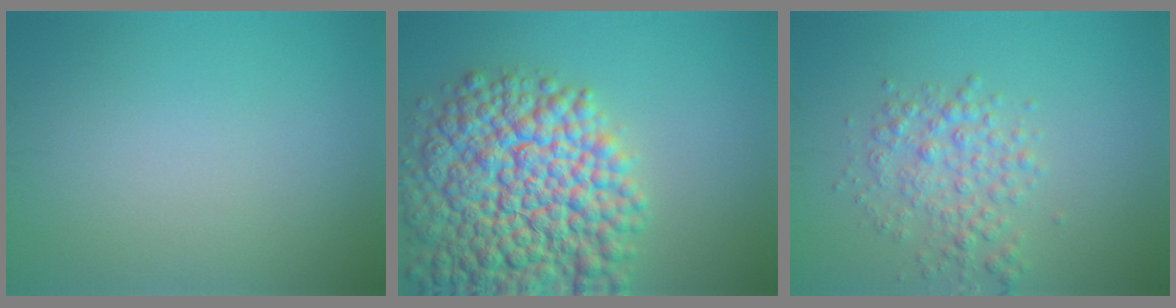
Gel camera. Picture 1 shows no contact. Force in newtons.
{"total": 14.1, "press": 14.1, "slide": 0.6}
{"total": 3.3, "press": 3.3, "slide": 0.1}